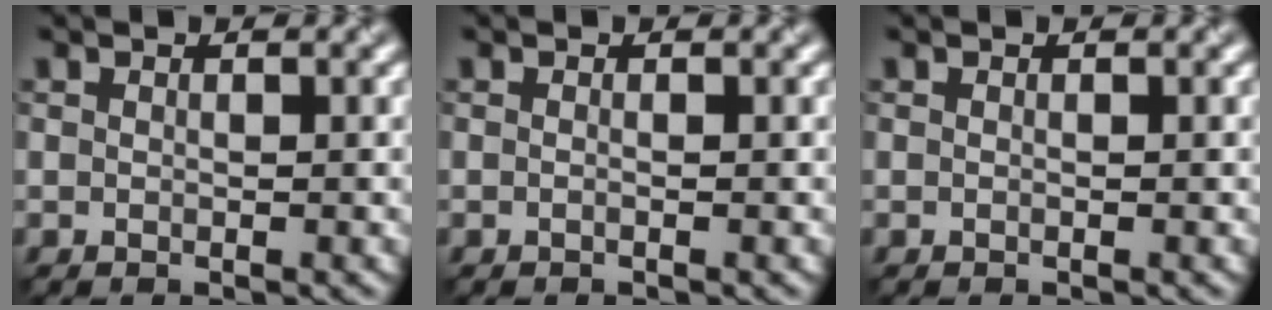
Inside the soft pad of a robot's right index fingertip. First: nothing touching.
{"total": 0.6, "force": [-0.3, 0.2, 0.5], "torque": [-0.003, -0.001, -0.013]}
{"total": 0.0}